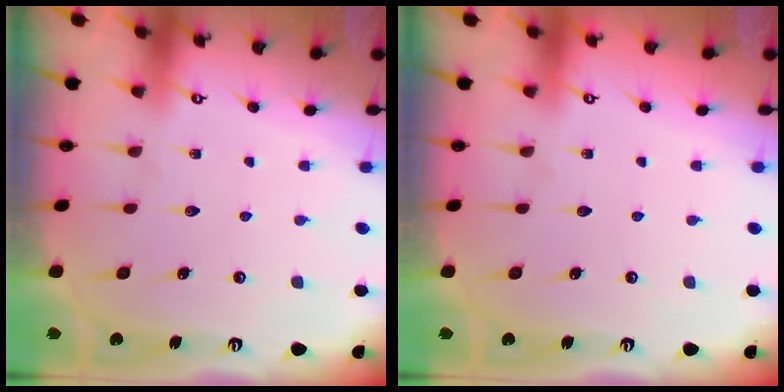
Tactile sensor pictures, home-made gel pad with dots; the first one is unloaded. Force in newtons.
{"total": 0.0}